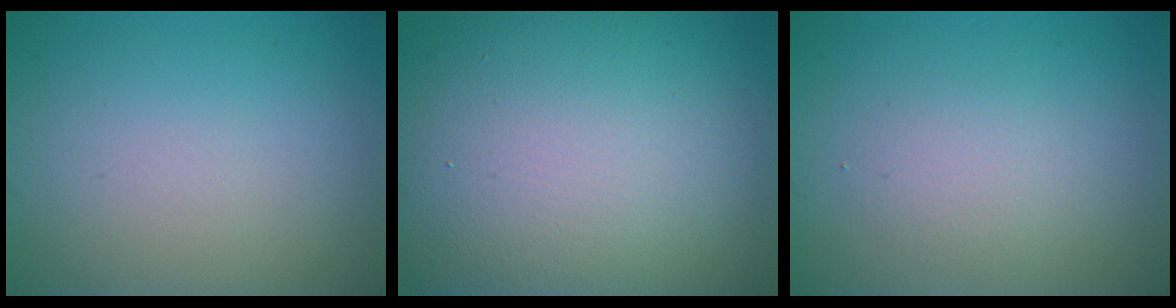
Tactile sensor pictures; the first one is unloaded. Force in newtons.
{"total": 19.0, "press": 18.9, "slide": 1.1}
{"total": 1.9, "press": 1.9, "slide": 0.1}